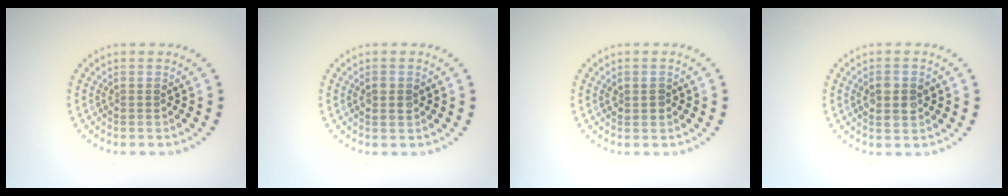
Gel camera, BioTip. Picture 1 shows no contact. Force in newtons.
{"total": 1.2, "press": 1.2, "slide": 0.1}
{"total": 1.3, "press": 1.3, "slide": 0.4}
{"total": 2.1, "press": 2.1, "slide": 0.2}